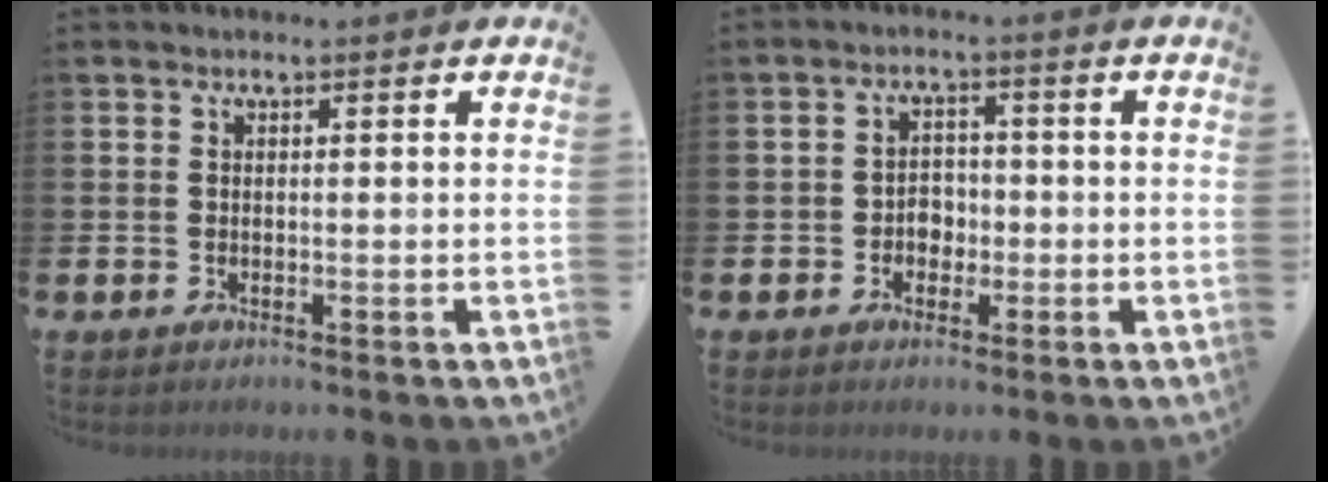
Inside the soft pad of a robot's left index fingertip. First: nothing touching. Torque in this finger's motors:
{"motor_torque": [0.02, 0.10, 0.04, 0.01]}